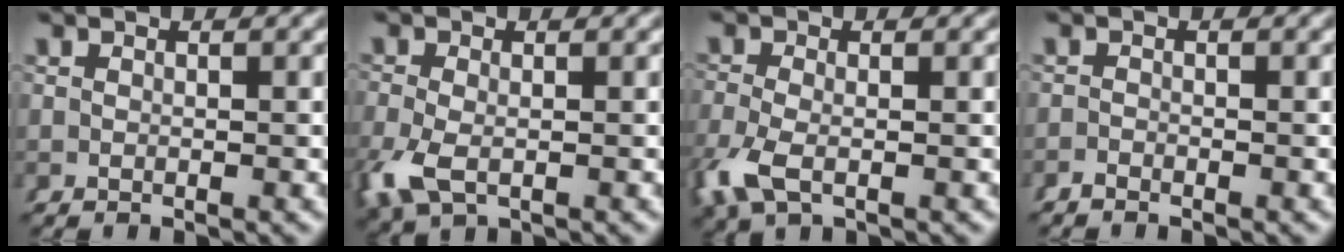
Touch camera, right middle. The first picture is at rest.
{"total": 3.0, "force": [-1.2, 1.7, 2.3], "torque": [-0.065, -0.017, -0.010]}
{"total": 2.9, "force": [-1.3, 1.2, 2.3], "torque": [-0.059, -0.010, -0.017]}
{"total": 1.2, "force": [-1.1, -0.5, -0.2], "torque": [0.015, -0.002, -0.021]}